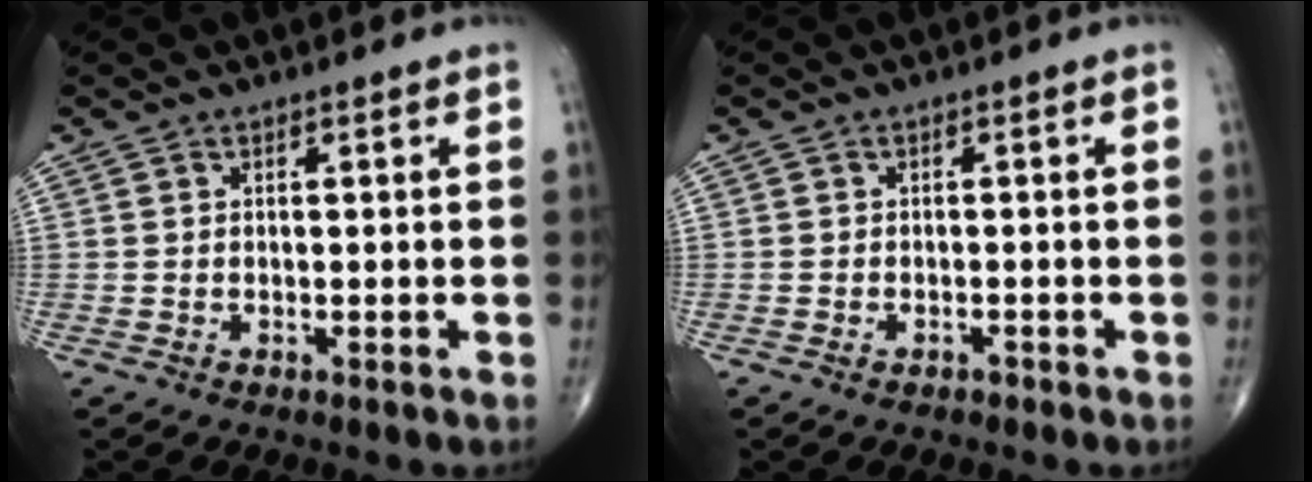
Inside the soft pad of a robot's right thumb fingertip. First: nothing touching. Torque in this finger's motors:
{"motor_torque": [-0.10, 0.01, 0.05, 0.06, 0.01]}